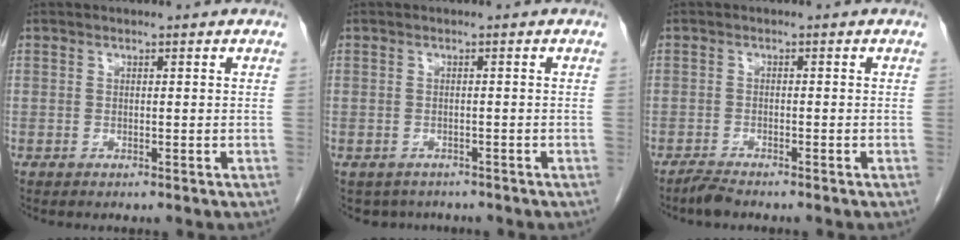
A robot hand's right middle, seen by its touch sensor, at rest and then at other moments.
{"total": 4.0, "force": [-3.4, 2.1, 0.3], "torque": [0.001, 0.004, -0.044]}
{"total": 1.9, "force": [-1.8, 0.0, 0.7], "torque": [-0.024, -0.008, -0.035]}